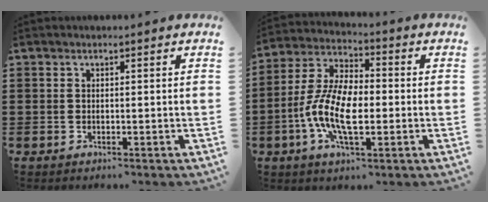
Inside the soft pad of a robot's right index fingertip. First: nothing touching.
{"total": 10.2, "force": [-2.5, 4.6, 8.8], "torque": [-0.207, -0.008, -0.054]}